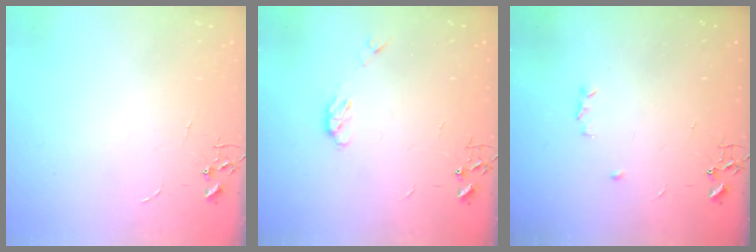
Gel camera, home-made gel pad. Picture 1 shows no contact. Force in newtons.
{"total": 4.0, "press": 3.9, "slide": 0.9}
{"total": 3.1, "press": 3.1, "slide": 0.5}